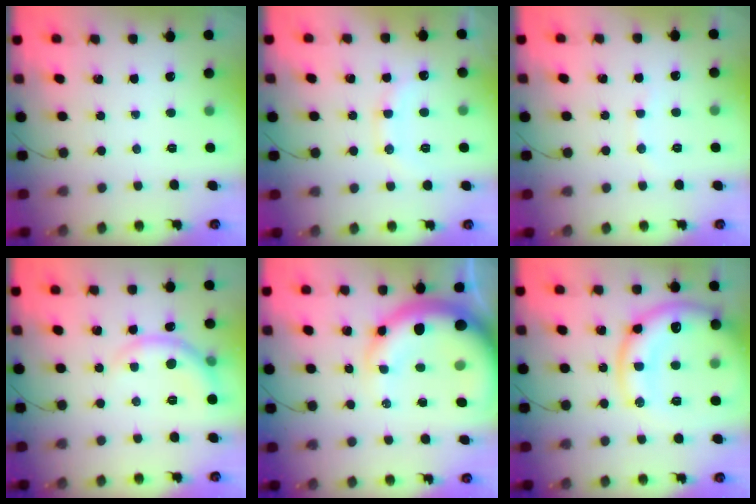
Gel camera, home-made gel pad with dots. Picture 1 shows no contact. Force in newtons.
{"total": 11.5, "press": 11.5, "slide": 1.1}
{"total": 3.9, "press": 3.8, "slide": 0.5}
{"total": 6.5, "press": 6.4, "slide": 0.9}
{"total": 18.1, "press": 17.7, "slide": 4.1}
{"total": 18.5, "press": 18.3, "slide": 2.3}